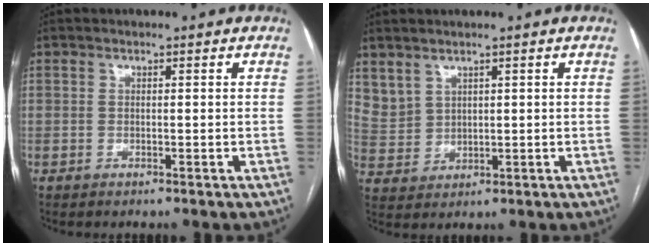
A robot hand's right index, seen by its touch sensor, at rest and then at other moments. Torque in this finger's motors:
{"motor_torque": [0.17, 0.25, 0.03, 0.00]}